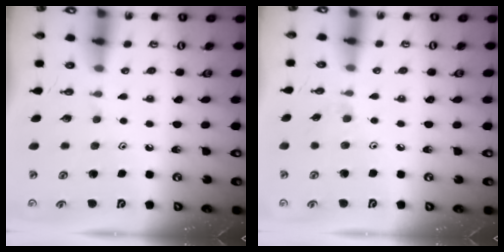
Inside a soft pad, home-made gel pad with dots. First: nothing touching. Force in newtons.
{"total": 3.6, "press": 3.6, "slide": 0.5}